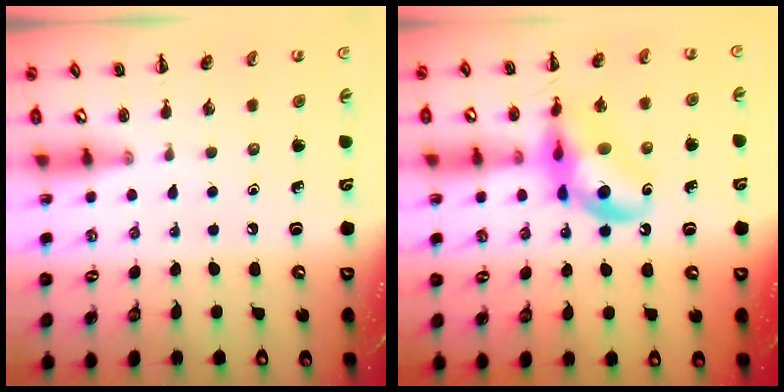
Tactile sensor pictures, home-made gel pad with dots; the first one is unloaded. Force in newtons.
{"total": 15.6, "press": 15.1, "slide": 3.8}